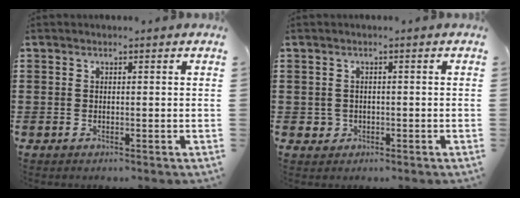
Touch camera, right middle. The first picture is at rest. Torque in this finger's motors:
{"motor_torque": [0.25, 0.09, 0.00, -0.01]}